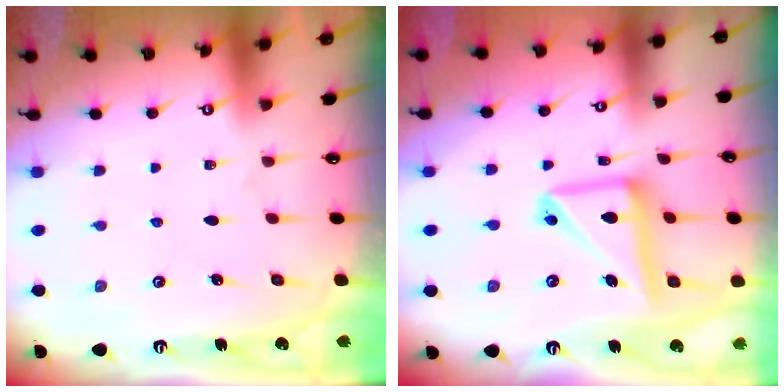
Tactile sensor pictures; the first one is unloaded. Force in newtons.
{"total": 15.5, "press": 15.4, "slide": 1.5}